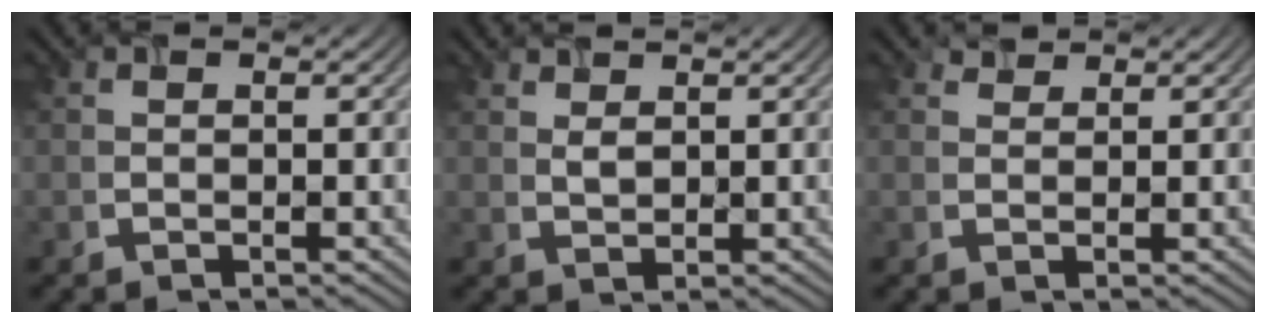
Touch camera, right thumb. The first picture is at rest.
{"total": 1.8, "force": [1.4, 0.7, 0.9], "torque": [-0.020, 0.006, 0.035]}
{"total": 1.3, "force": [1.1, 0.5, 0.2], "torque": [-0.002, 0.005, 0.030]}